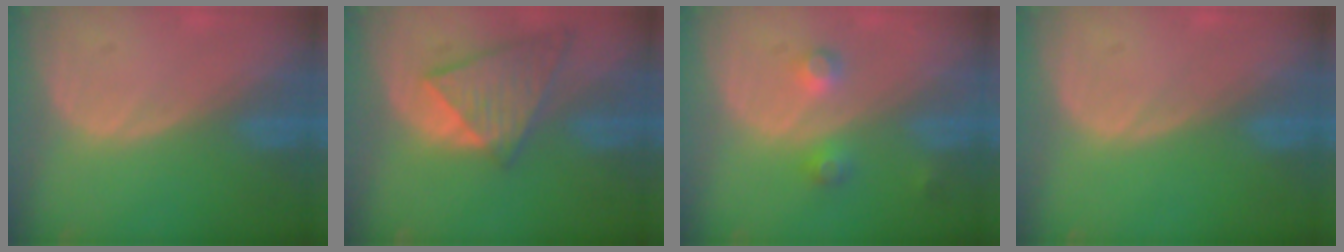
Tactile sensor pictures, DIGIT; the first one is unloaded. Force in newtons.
{"total": 8.4, "press": 7.4, "slide": 4.1}
{"total": 3.6, "press": 3.4, "slide": 1.1}
{"total": 0.0}